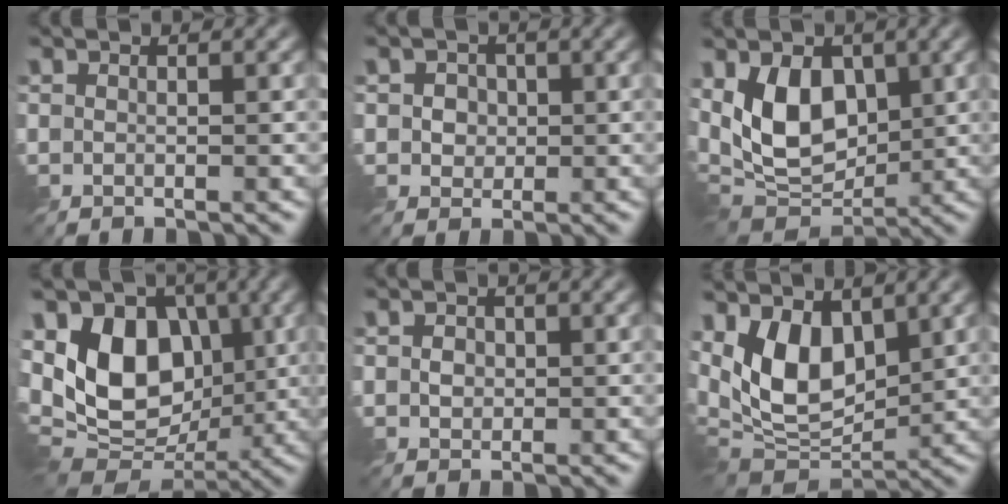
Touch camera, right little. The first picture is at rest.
{"total": 2.7, "force": [0.5, 2.3, 1.2], "torque": [-0.022, 0.004, 0.004]}
{"total": 7.8, "force": [1.7, 5.0, 5.7], "torque": [-0.104, -0.013, 0.021]}
{"total": 10.7, "force": [1.6, 7.5, 7.5], "torque": [-0.135, 0.000, 0.013]}
{"total": 1.4, "force": [-0.1, 1.2, 0.6], "torque": [-0.014, -0.003, -0.003]}
{"total": 7.9, "force": [2.2, 4.5, 6.0], "torque": [-0.119, -0.015, 0.036]}